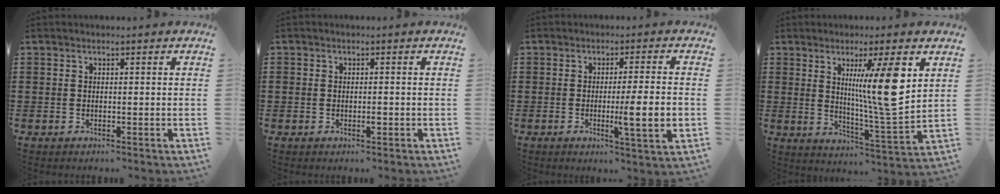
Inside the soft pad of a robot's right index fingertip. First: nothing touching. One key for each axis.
{"total": 1.2, "fx": -0.5, "fy": 0.4, "fz": 1.0, "tx": -0.019, "ty": -0.002, "tz": -0.008}
{"total": 7.4, "fx": -1.2, "fy": 0.4, "fz": 7.3, "tx": -0.104, "ty": -0.018, "tz": -0.022}
{"total": 11.4, "fx": 4.4, "fy": 0.9, "fz": 10.5, "tx": -0.181, "ty": -0.016, "tz": 0.065}